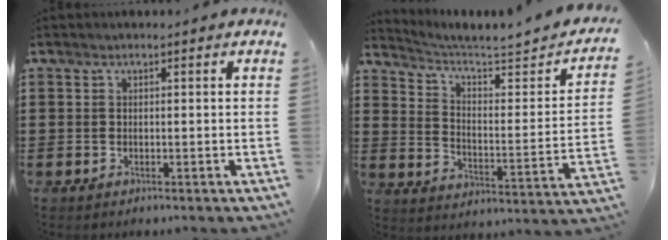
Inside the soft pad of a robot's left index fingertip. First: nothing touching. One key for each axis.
{"total": 3.1, "fx": 2.6, "fy": 0.3, "fz": 1.7, "tx": -0.053, "ty": -0.027, "tz": 0.033}